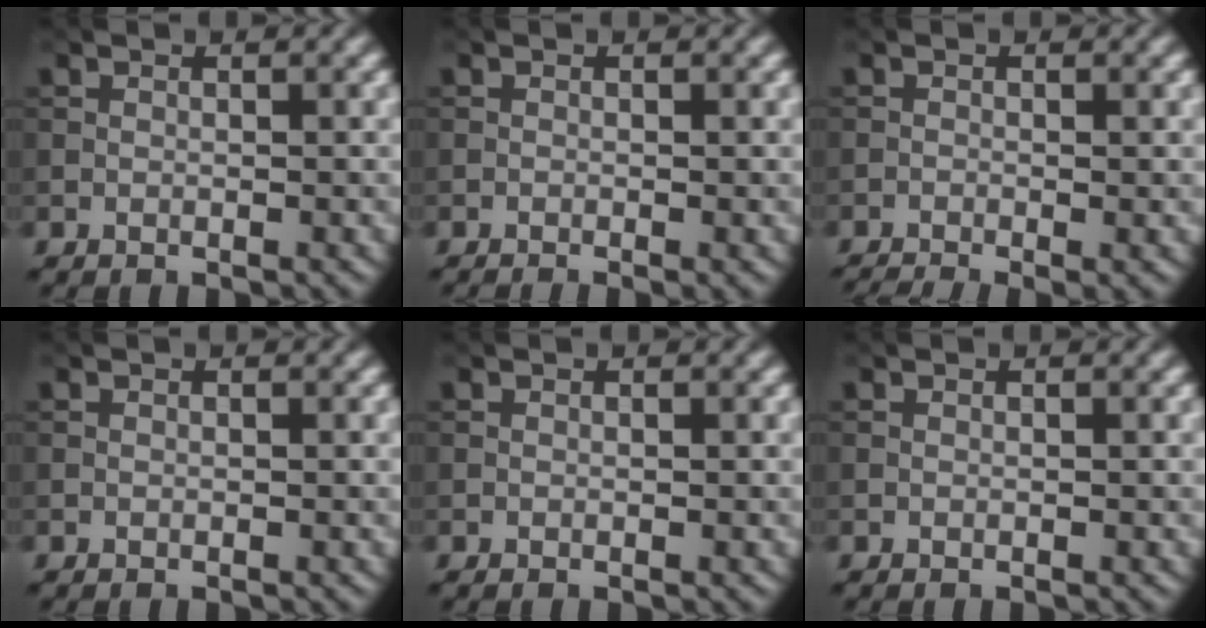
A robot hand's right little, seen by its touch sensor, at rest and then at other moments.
{"total": 0.8, "force": [-0.4, 0.2, 0.7], "torque": [-0.008, -0.005, -0.009]}
{"total": 2.0, "force": [-1.4, 0.3, 1.4], "torque": [-0.026, -0.004, -0.031]}
{"total": 0.0}
{"total": 0.0}
{"total": 0.0}